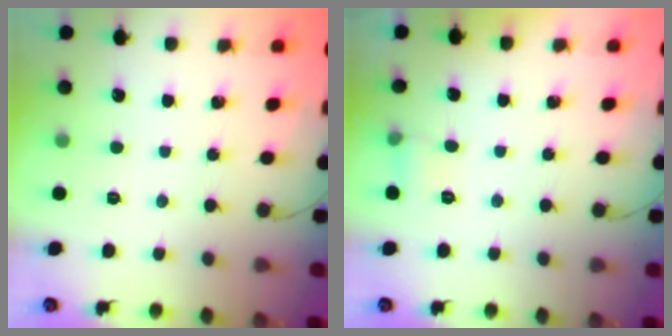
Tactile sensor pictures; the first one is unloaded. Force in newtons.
{"total": 4.8, "press": 4.7, "slide": 1.2}